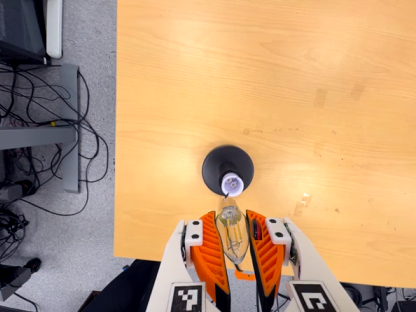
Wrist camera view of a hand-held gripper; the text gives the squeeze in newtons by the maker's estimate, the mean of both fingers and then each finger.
{"total": 20.1, "left": 24.2, "right": 16.0}